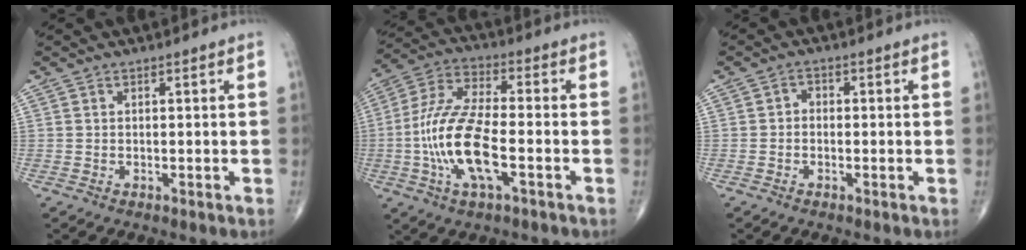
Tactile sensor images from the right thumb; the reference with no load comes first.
{"total": 15.2, "force": [-3.7, 5.4, 13.8], "torque": [-0.291, 0.024, -0.072]}
{"total": 1.6, "force": [-0.4, 1.3, 0.9], "torque": [-0.001, 0.007, -0.015]}